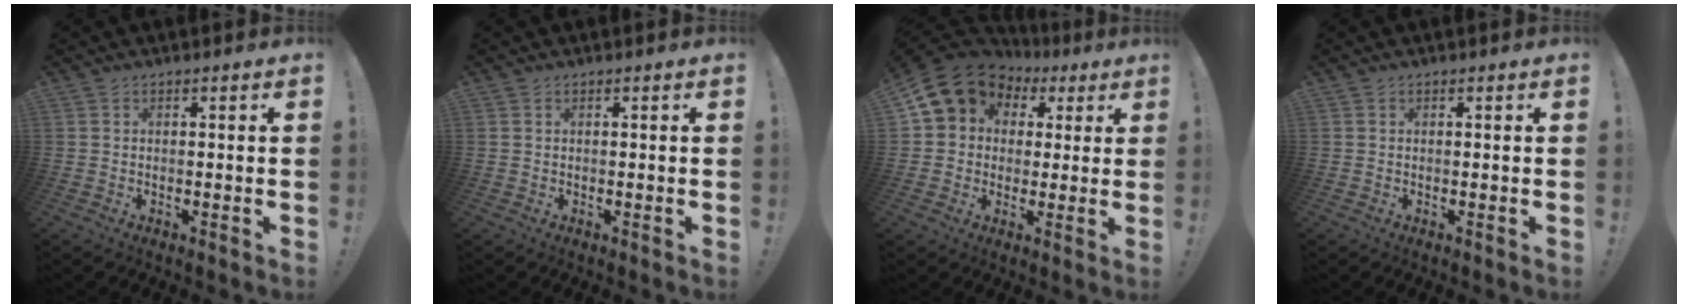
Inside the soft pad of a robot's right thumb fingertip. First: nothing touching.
{"total": 0.0}
{"total": 10.9, "force": [4.0, 9.2, 4.3], "torque": [-0.067, -0.018, 0.083]}
{"total": 0.0}